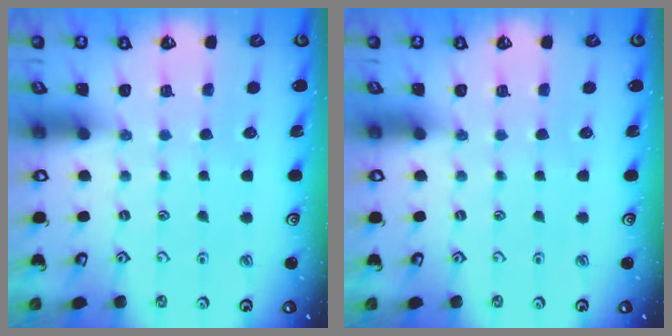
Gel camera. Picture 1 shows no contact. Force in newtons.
{"total": 0.0}